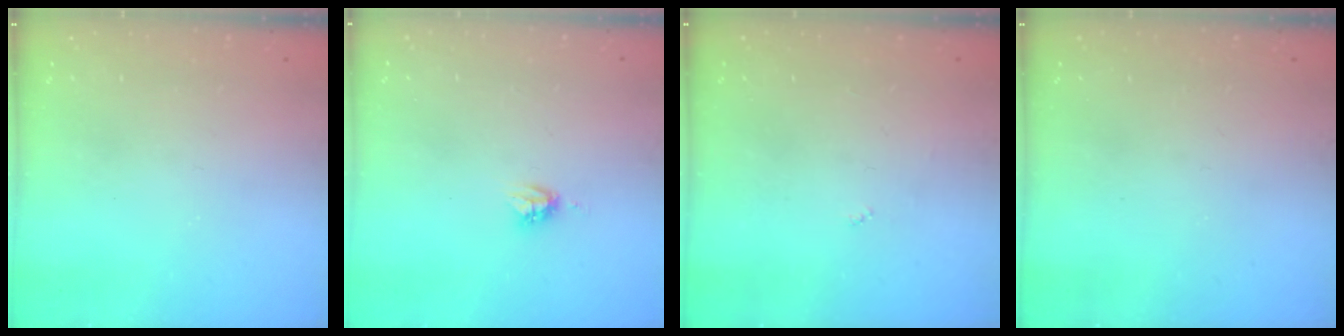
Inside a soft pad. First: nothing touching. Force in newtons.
{"total": 4.1, "press": 4.1, "slide": 0.2}
{"total": 2.7, "press": 2.7, "slide": 0.4}
{"total": 0.0}